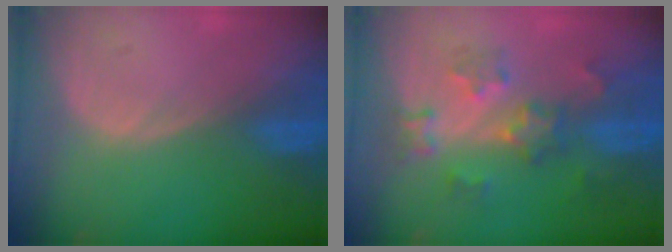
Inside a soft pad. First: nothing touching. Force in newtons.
{"total": 6.5, "press": 6.3, "slide": 1.8}